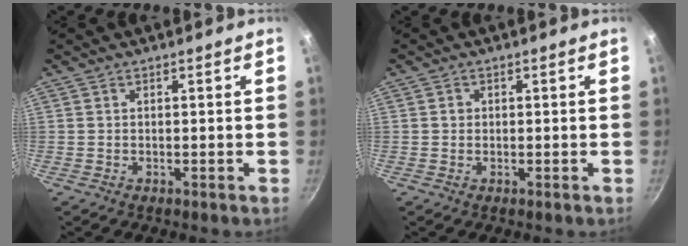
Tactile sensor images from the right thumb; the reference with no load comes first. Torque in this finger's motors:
{"motor_torque": [0.00, 0.23, 0.53, -0.34, 0.00]}